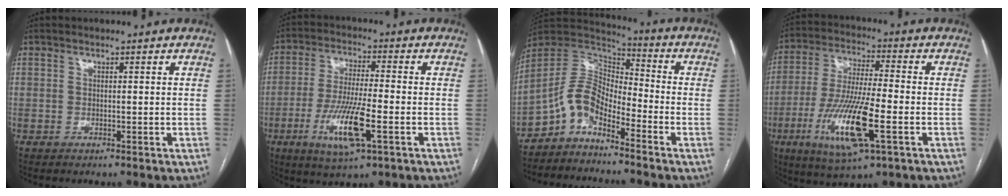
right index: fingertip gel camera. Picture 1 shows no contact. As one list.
[{"total": 10.7, "force": [-3.8, 1.2, 10.0], "torque": [-0.198, -0.018, -0.067]}, {"total": 8.5, "force": [-5.9, 3.4, 5.0], "torque": [-0.105, 0.027, -0.119]}, {"total": 14.7, "force": [-4.9, 1.8, 13.7], "torque": [-0.278, -0.024, -0.086]}]